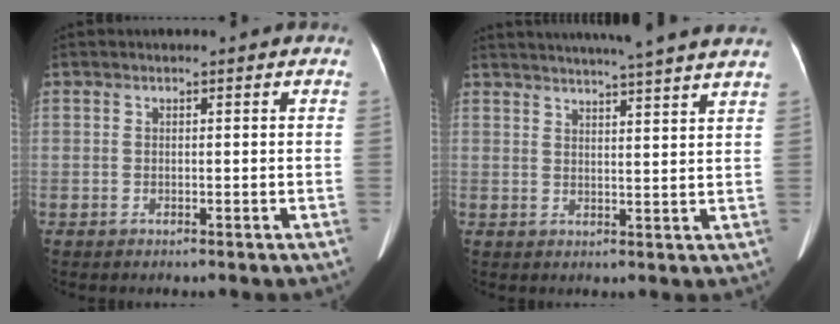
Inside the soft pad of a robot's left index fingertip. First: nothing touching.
{"total": 17.2, "force": [15.4, -0.8, 7.6], "torque": [-0.127, -0.004, 0.195]}